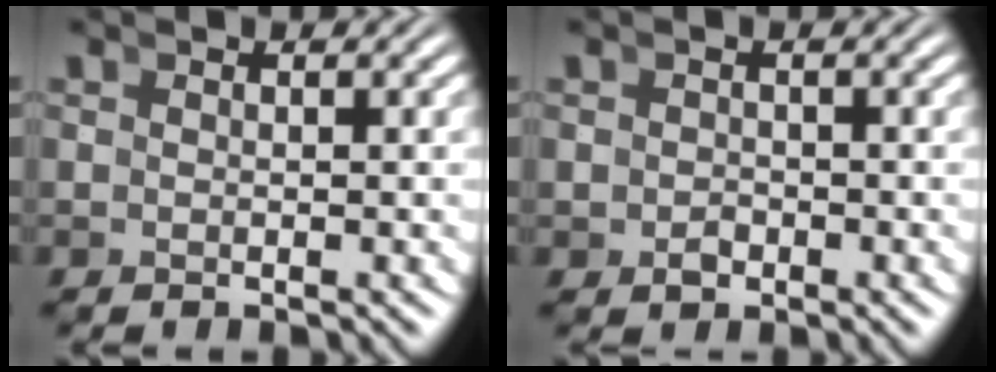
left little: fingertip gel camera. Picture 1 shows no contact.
{"total": 0.6, "force": [-0.4, 0.3, 0.2], "torque": [0.008, -0.002, -0.003]}